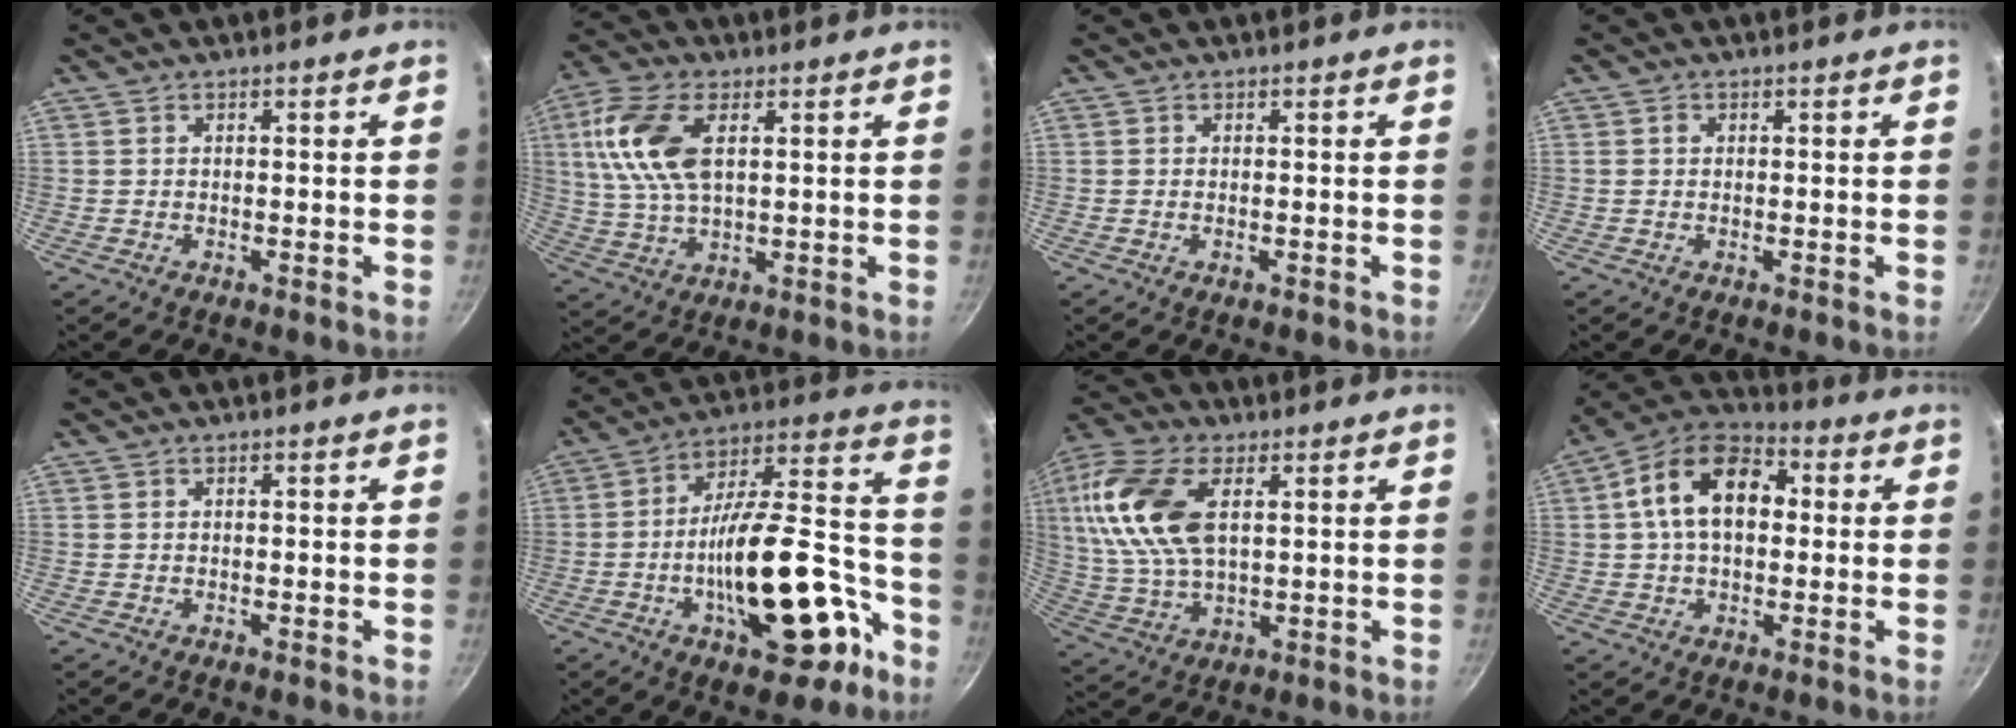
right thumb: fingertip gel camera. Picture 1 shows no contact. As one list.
[{"total": 13.0, "force": [3.5, 6.8, 10.5], "torque": [-0.211, 0.001, 0.066]}, {"total": 0.6, "force": [-0.2, 0.3, 0.5], "torque": [-0.009, 0.002, -0.002]}, {"total": 0.8, "force": [0.2, 0.7, 0.4], "torque": [-0.005, 0.004, 0.002]}, {"total": 0.0}, {"total": 24.3, "force": [-9.2, 10.6, 19.8], "torque": [-0.266, 0.075, -0.134]}, {"total": 18.2, "force": [5.0, 10.0, 14.3], "torque": [-0.290, -0.004, 0.095]}, {"total": 15.1, "force": [2.3, 9.8, 11.3], "torque": [-0.157, 0.029, 0.017]}]